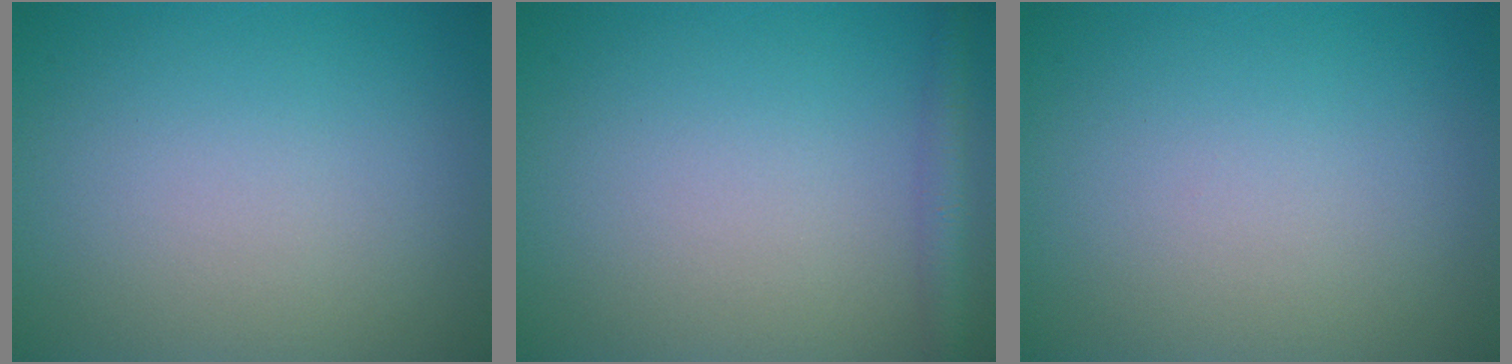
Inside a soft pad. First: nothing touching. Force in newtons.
{"total": 2.1, "press": 2.1, "slide": 0.1}
{"total": 0.0}